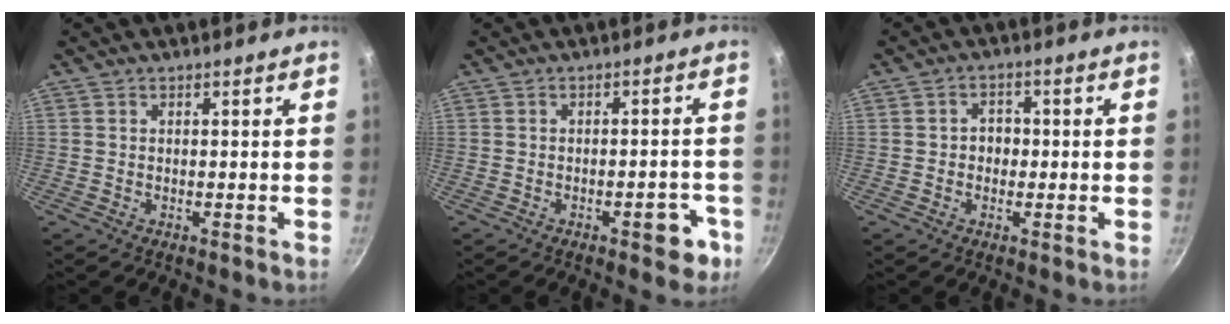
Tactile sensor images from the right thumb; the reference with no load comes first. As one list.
[{"total": 5.7, "force": [-2.8, 2.3, 4.4], "torque": [-0.037, 0.022, -0.030]}, {"total": 3.5, "force": [-0.3, 2.9, 1.8], "torque": [-0.003, 0.011, -0.007]}]